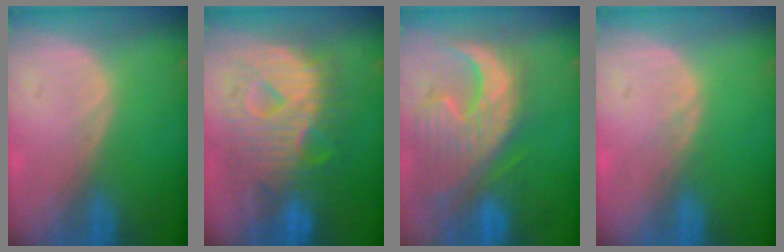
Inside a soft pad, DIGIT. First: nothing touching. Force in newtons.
{"total": 12.7, "press": 12.6, "slide": 1.3}
{"total": 13.3, "press": 11.4, "slide": 6.9}
{"total": 0.6, "press": 0.6, "slide": 0.1}